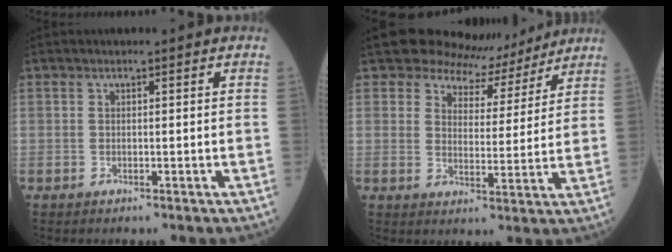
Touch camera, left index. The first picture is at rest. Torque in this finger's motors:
{"motor_torque": [1.07, -1.07, 0.41, 0.08]}